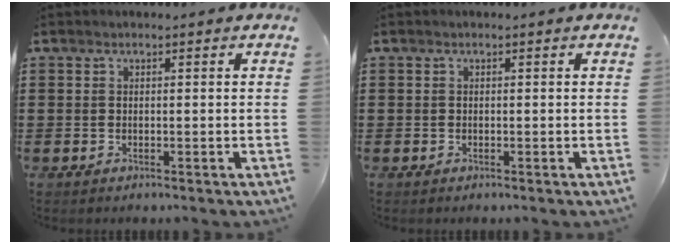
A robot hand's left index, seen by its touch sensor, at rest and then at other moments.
{"total": 0.0}